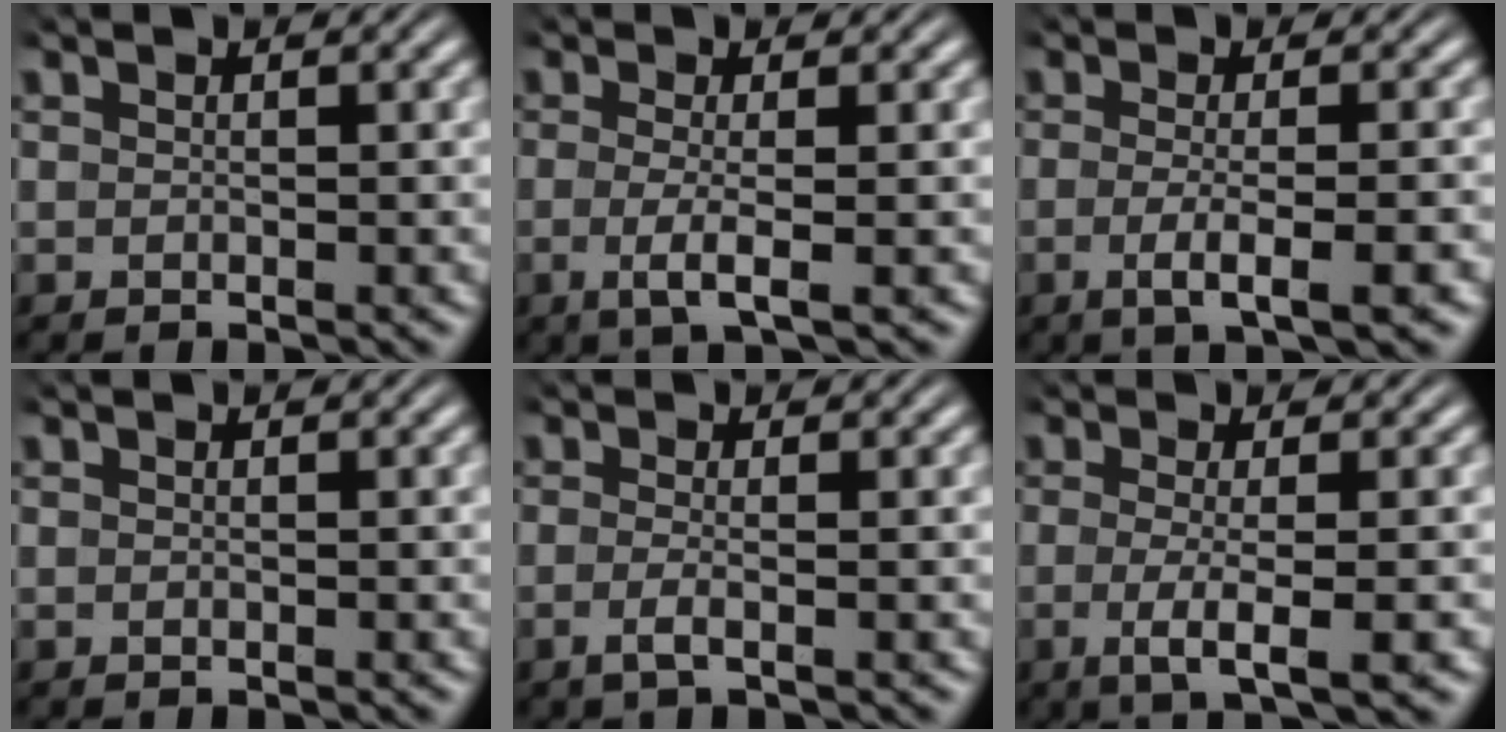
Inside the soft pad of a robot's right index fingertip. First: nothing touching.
{"total": 2.8, "force": [-0.7, 0.2, 2.7], "torque": [-0.061, -0.016, -0.005]}
{"total": 3.5, "force": [-1.5, 0.3, 3.1], "torque": [-0.060, -0.010, -0.020]}
{"total": 0.0}
{"total": 1.6, "force": [-0.9, -0.1, 1.3], "torque": [-0.037, -0.014, -0.013]}
{"total": 3.8, "force": [-1.1, 0.5, 3.6], "torque": [-0.071, -0.018, -0.009]}